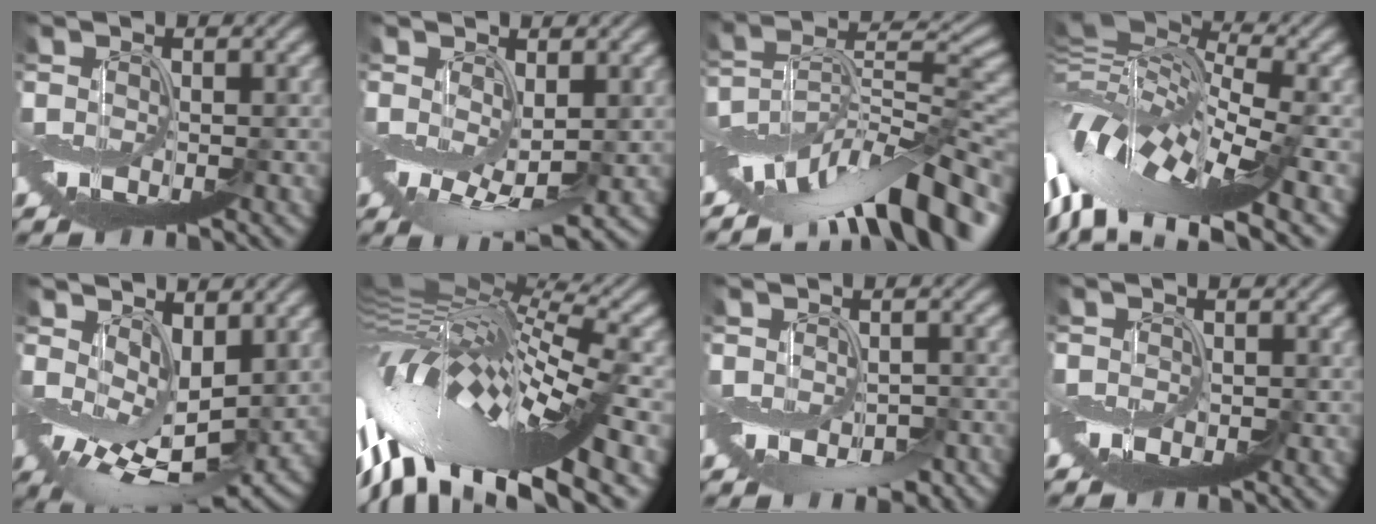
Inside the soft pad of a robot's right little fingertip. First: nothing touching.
{"total": 3.4, "force": [0.5, 1.6, 2.9], "torque": [-0.058, -0.005, 0.017]}
{"total": 12.7, "force": [-7.4, 5.3, 8.9], "torque": [-0.154, 0.022, -0.120]}
{"total": 14.6, "force": [-4.8, 7.0, 11.9], "torque": [-0.243, 0.018, -0.090]}
{"total": 7.5, "force": [1.3, 4.5, 5.8], "torque": [-0.117, -0.017, 0.038]}
{"total": 16.3, "force": [-3.4, 6.1, 14.8], "torque": [-0.282, 0.010, -0.059]}
{"total": 4.3, "force": [-2.6, 2.6, 2.3], "torque": [-0.021, 0.000, -0.028]}
{"total": 0.9, "force": [-0.8, 0.2, 0.2], "torque": [-0.002, -0.002, -0.018]}